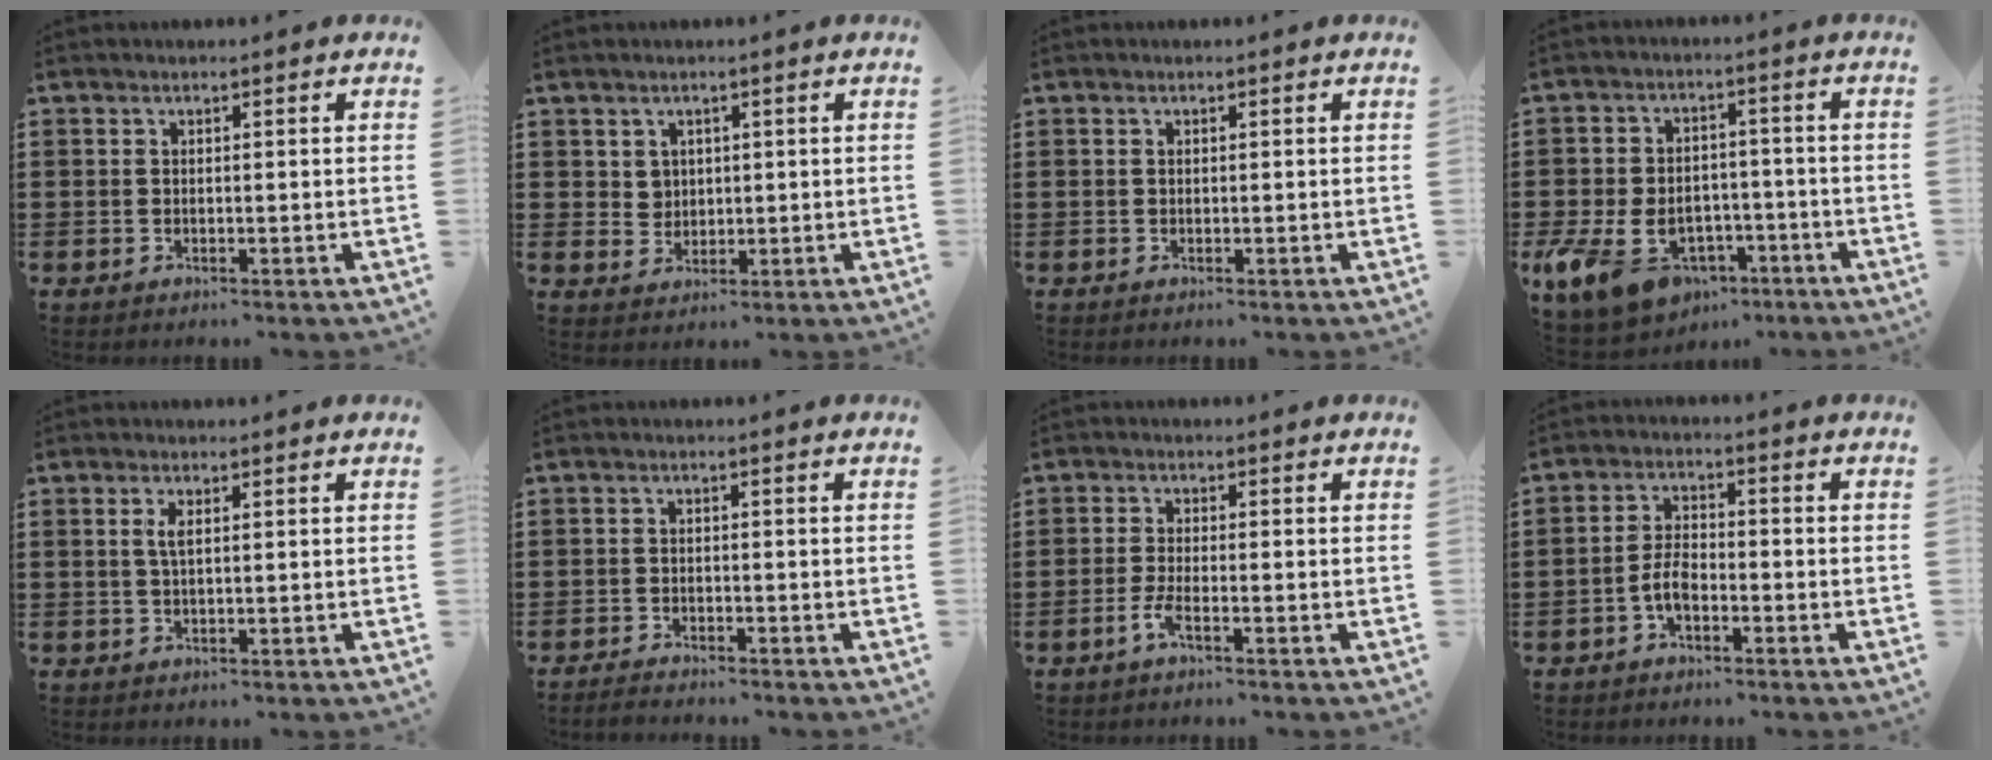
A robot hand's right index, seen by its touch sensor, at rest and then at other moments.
{"total": 2.6, "force": [1.2, 2.2, 0.6], "torque": [-0.021, 0.010, 0.023]}
{"total": 0.0}
{"total": 9.7, "force": [-4.8, 6.5, 5.4], "torque": [-0.141, 0.016, -0.090]}
{"total": 2.0, "force": [0.5, 0.6, 1.8], "torque": [-0.037, 0.004, 0.007]}
{"total": 1.5, "force": [-1.5, 0.2, -0.1], "torque": [-0.004, 0.004, -0.033]}
{"total": 2.8, "force": [-1.6, 0.4, 2.2], "torque": [-0.061, -0.008, -0.037]}
{"total": 4.5, "force": [-2.0, 2.2, 3.4], "torque": [-0.089, -0.002, -0.046]}